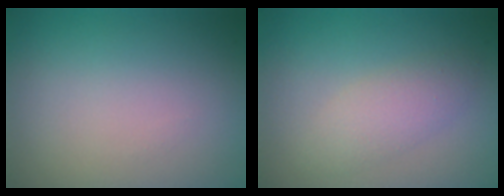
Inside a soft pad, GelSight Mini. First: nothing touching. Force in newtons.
{"total": 2.4, "press": 2.4, "slide": 0.1}